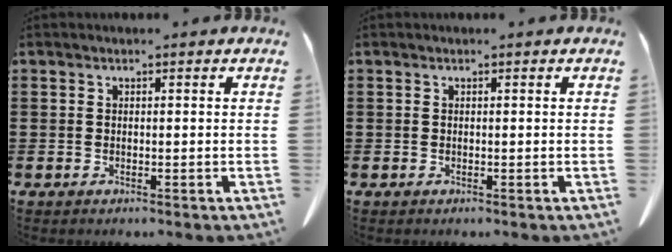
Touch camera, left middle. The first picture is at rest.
{"total": 0.0}